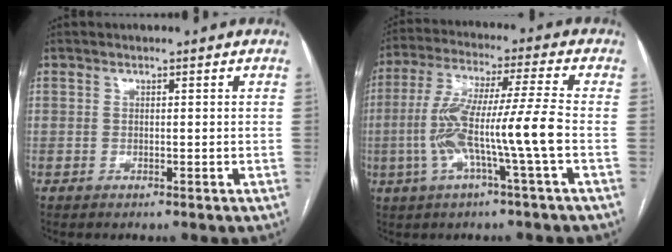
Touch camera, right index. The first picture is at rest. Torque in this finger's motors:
{"motor_torque": [1.92, -0.22, 1.02, 0.21]}